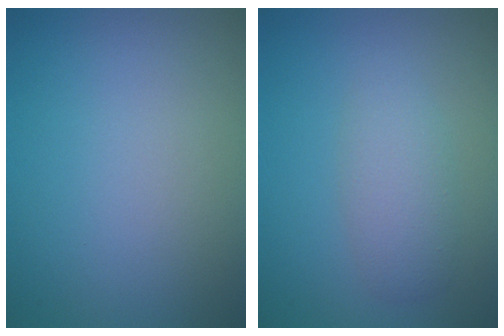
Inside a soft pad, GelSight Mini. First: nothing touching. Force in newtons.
{"total": 2.5, "press": 2.5, "slide": 0.0}